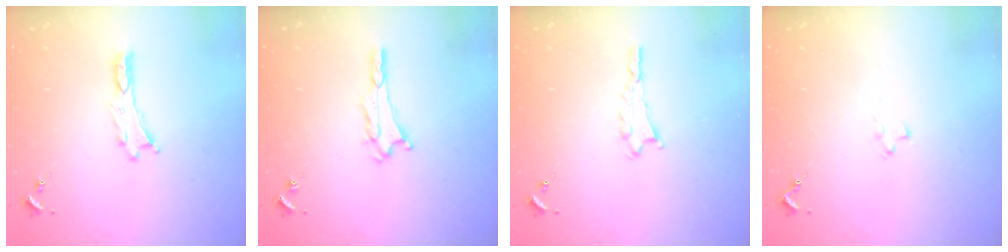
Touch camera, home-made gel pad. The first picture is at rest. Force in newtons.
{"total": 2.4, "press": 2.4, "slide": 0.4}
{"total": 1.8, "press": 1.8, "slide": 0.2}
{"total": 2.0, "press": 2.0, "slide": 0.4}